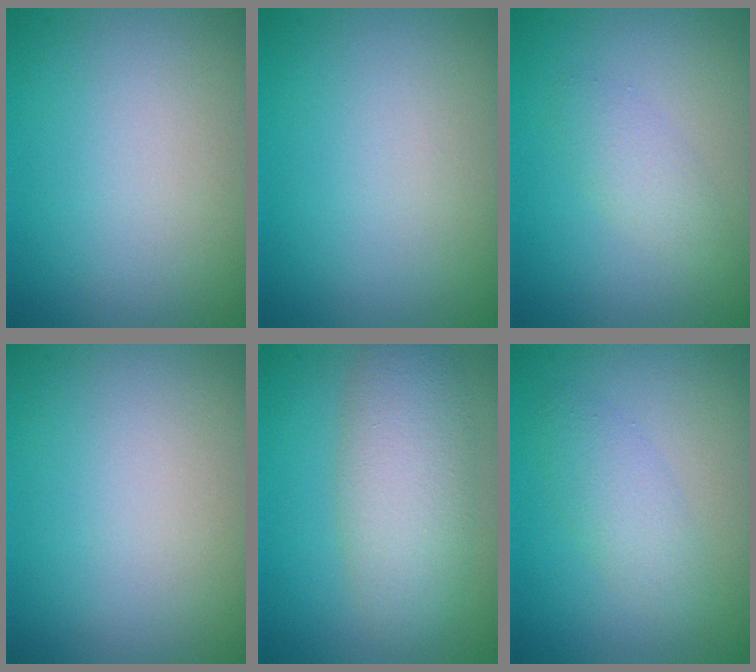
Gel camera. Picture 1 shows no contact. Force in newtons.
{"total": 0.0}
{"total": 1.8, "press": 1.8, "slide": 0.1}
{"total": 0.0}
{"total": 5.3, "press": 5.3, "slide": 0.4}
{"total": 2.3, "press": 2.3, "slide": 0.2}